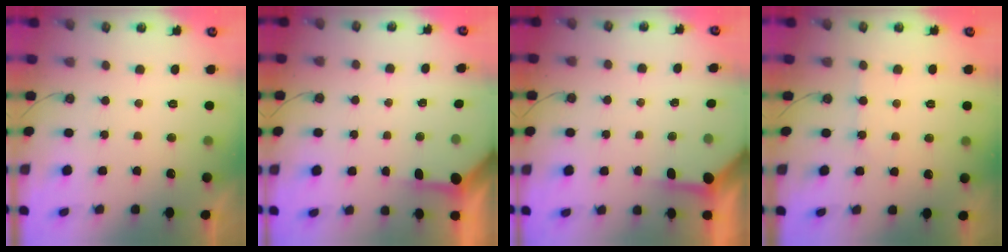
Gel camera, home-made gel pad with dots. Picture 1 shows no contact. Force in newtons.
{"total": 3.9, "press": 3.9, "slide": 0.2}
{"total": 3.8, "press": 3.8, "slide": 0.4}
{"total": 2.0, "press": 2.0, "slide": 0.3}